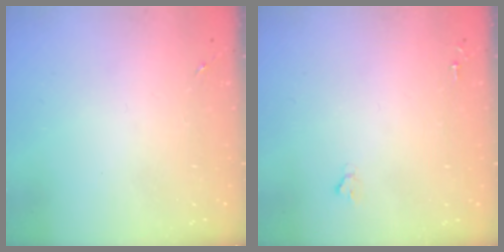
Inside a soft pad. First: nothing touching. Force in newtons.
{"total": 1.6, "press": 1.6, "slide": 0.2}